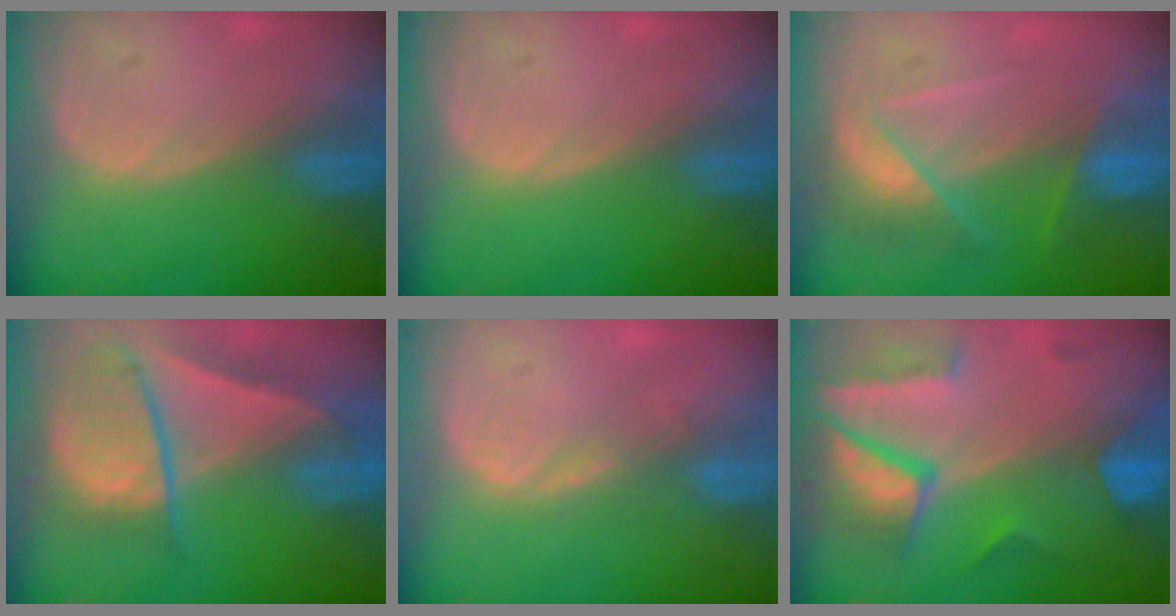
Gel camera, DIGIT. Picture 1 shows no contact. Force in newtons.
{"total": 0.0}
{"total": 7.3, "press": 6.5, "slide": 3.4}
{"total": 9.6, "press": 8.2, "slide": 4.9}
{"total": 2.3, "press": 1.8, "slide": 1.5}
{"total": 9.6, "press": 8.3, "slide": 4.9}